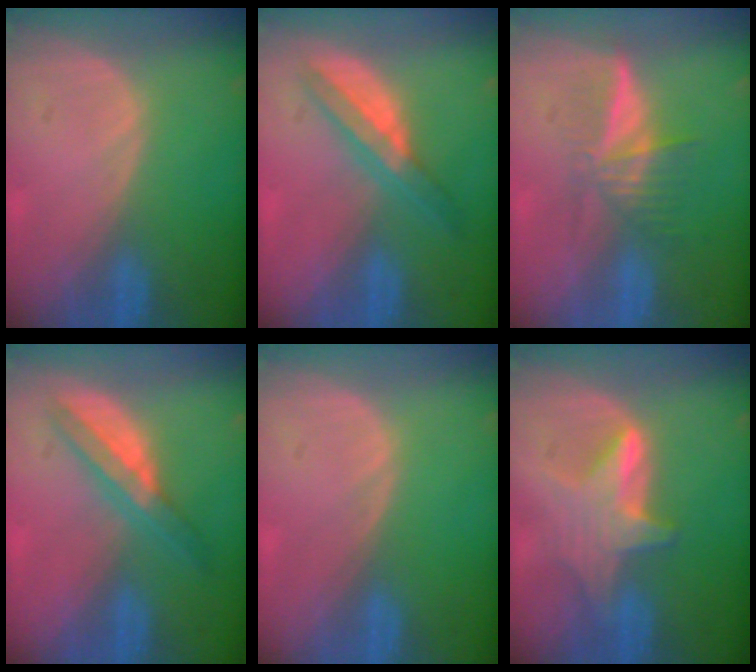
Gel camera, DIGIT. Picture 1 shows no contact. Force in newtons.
{"total": 5.6, "press": 5.2, "slide": 1.9}
{"total": 6.0, "press": 5.3, "slide": 2.9}
{"total": 5.6, "press": 5.2, "slide": 1.9}
{"total": 0.0}
{"total": 6.3, "press": 6.2, "slide": 0.7}